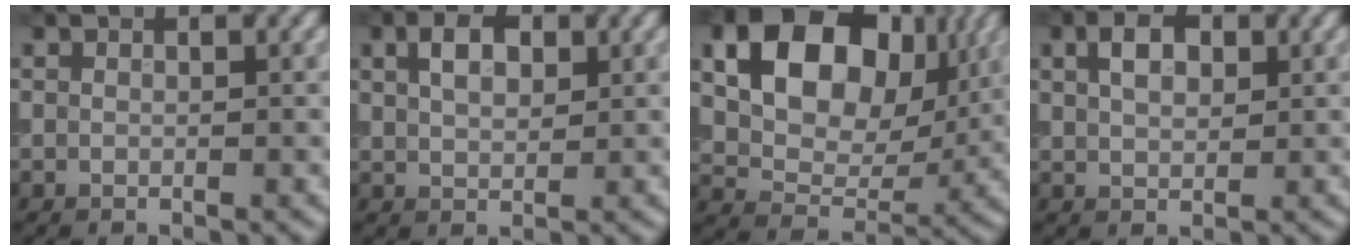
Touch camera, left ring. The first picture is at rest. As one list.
[{"total": 3.2, "force": [1.1, 2.0, 2.3], "torque": [-0.045, 0.007, 0.020]}, {"total": 12.1, "force": [3.9, 8.2, 8.0], "torque": [-0.135, 0.000, 0.065]}, {"total": 3.1, "force": [1.1, 2.0, 2.2], "torque": [-0.043, 0.006, 0.018]}]